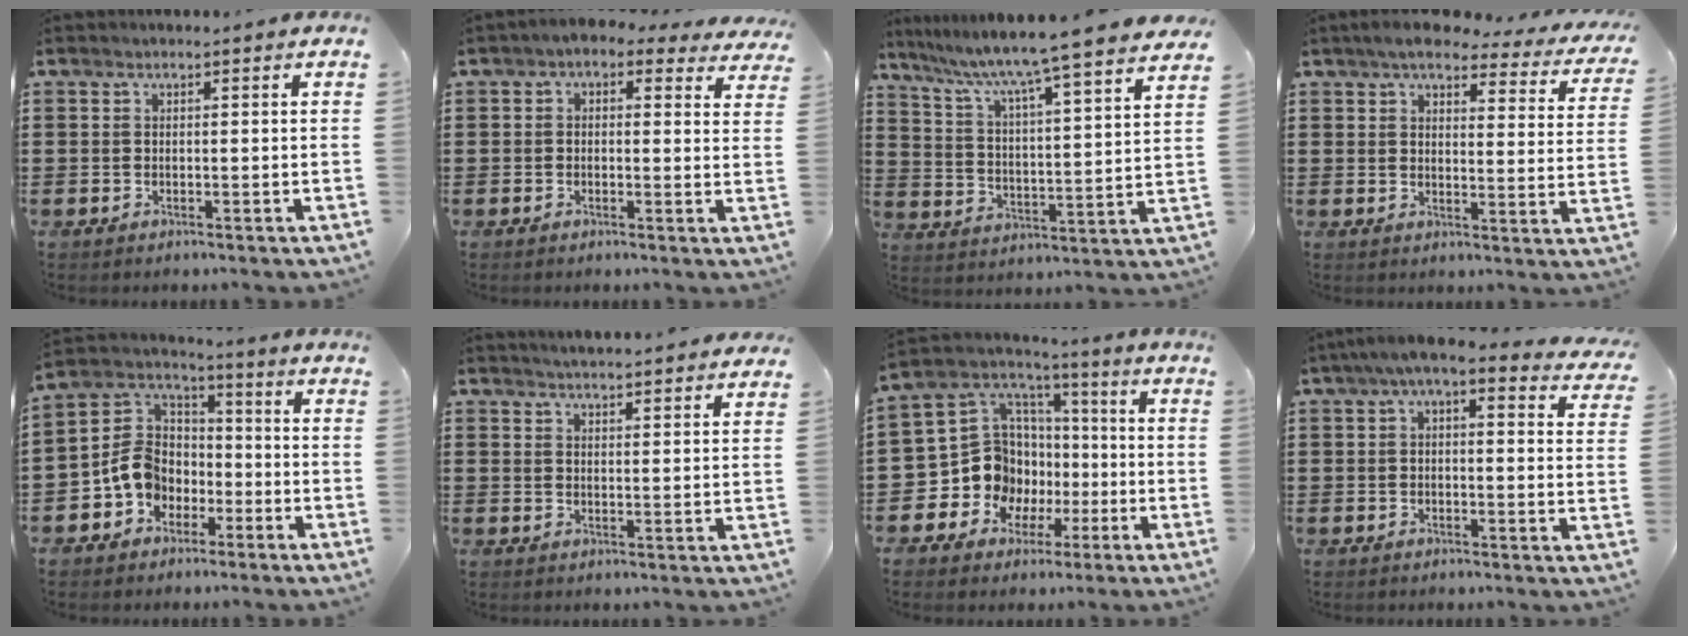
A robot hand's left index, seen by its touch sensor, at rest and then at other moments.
{"total": 1.7, "force": [0.6, 1.0, 1.3], "torque": [-0.030, 0.004, 0.006]}
{"total": 6.9, "force": [6.0, -1.2, 3.1], "torque": [-0.085, -0.054, 0.091]}
{"total": 5.8, "force": [5.0, 1.2, 2.8], "torque": [-0.066, -0.021, 0.085]}
{"total": 8.4, "force": [-3.0, 6.9, 3.6], "torque": [-0.116, 0.013, -0.066]}
{"total": 2.5, "force": [2.5, -0.3, 0.0], "torque": [-0.006, -0.008, 0.047]}
{"total": 11.9, "force": [-2.4, 10.8, 4.3], "torque": [-0.139, -0.006, -0.035]}
{"total": 5.7, "force": [4.3, 0.7, 3.7], "torque": [-0.085, -0.010, 0.075]}